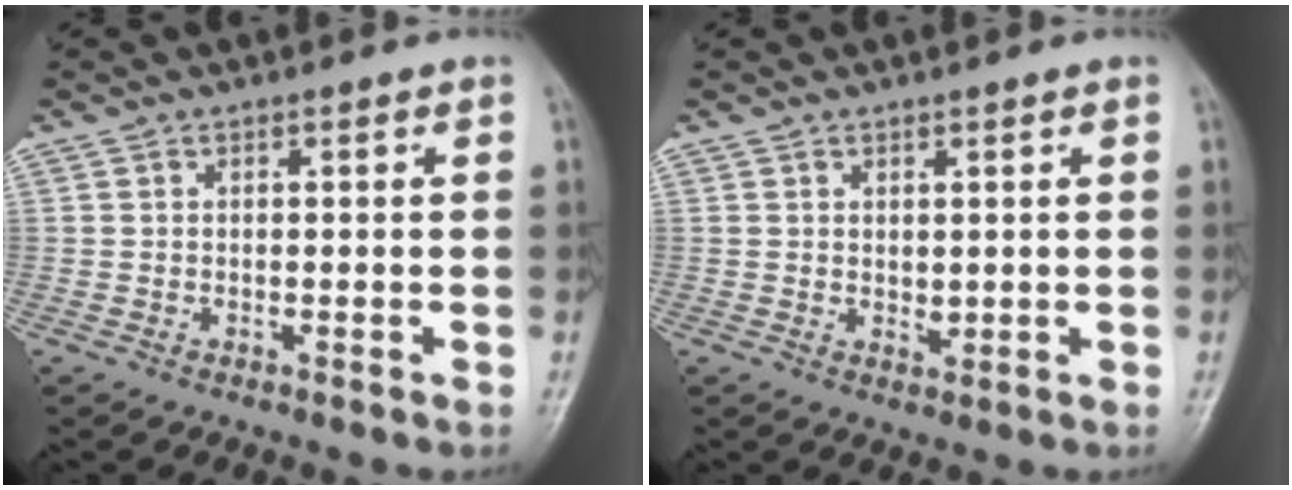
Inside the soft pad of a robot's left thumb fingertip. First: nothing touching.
{"total": 1.7, "force": [0.5, 1.0, 1.3], "torque": [-0.018, -0.008, 0.013]}